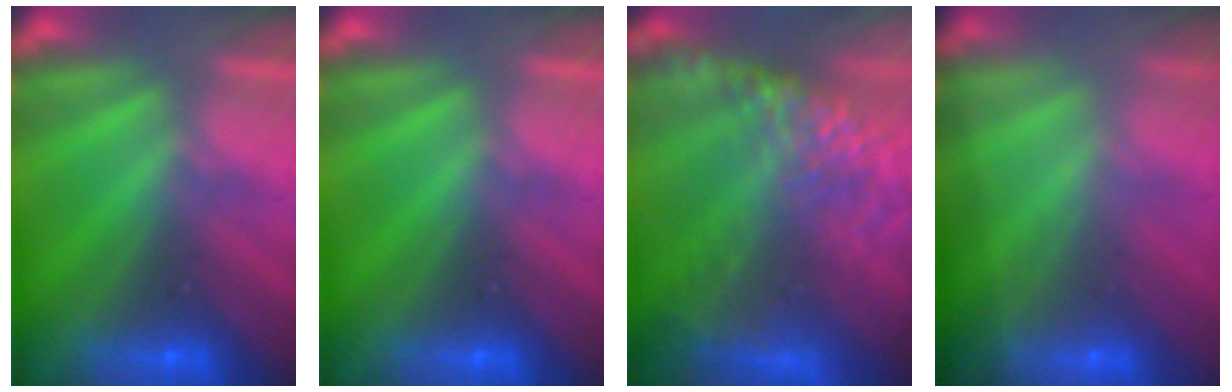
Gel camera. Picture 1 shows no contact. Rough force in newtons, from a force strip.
{"total": 0.0}
{"total": 7.5}
{"total": 1.4}